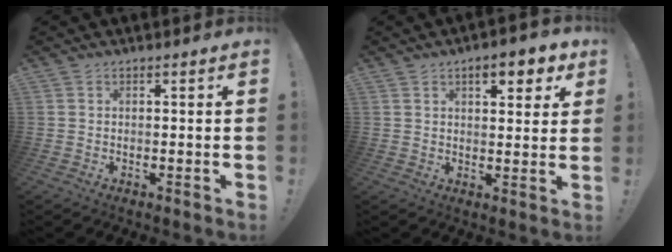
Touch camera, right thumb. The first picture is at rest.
{"total": 7.5, "force": [4.2, 2.8, 5.5], "torque": [-0.067, -0.017, 0.068]}